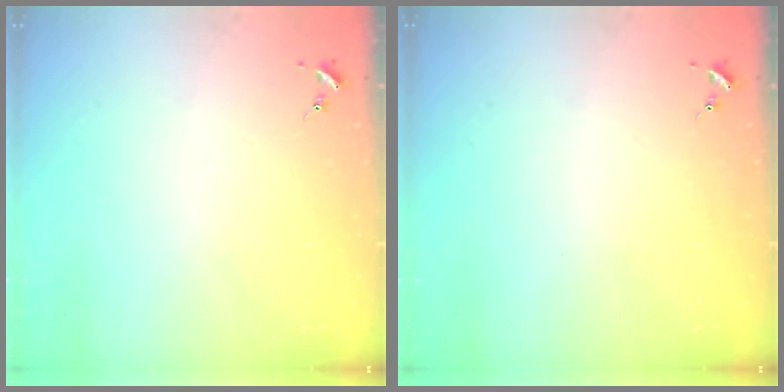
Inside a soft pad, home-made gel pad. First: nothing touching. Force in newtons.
{"total": 0.0}